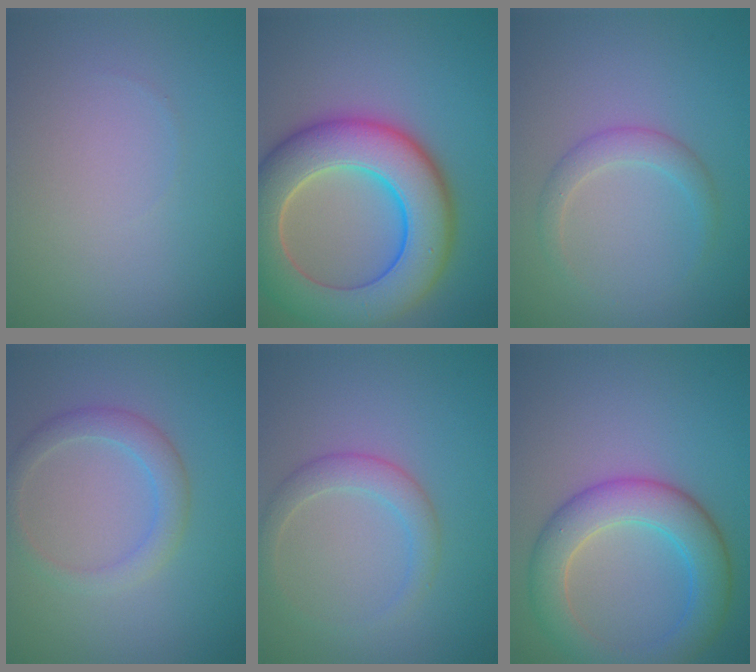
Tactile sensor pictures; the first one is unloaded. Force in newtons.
{"total": 11.0, "press": 11.0, "slide": 0.7}
{"total": 2.0, "press": 2.0, "slide": 0.1}
{"total": 2.6, "press": 2.6, "slide": 0.3}
{"total": 2.4, "press": 2.4, "slide": 0.2}
{"total": 6.1, "press": 6.1, "slide": 0.2}